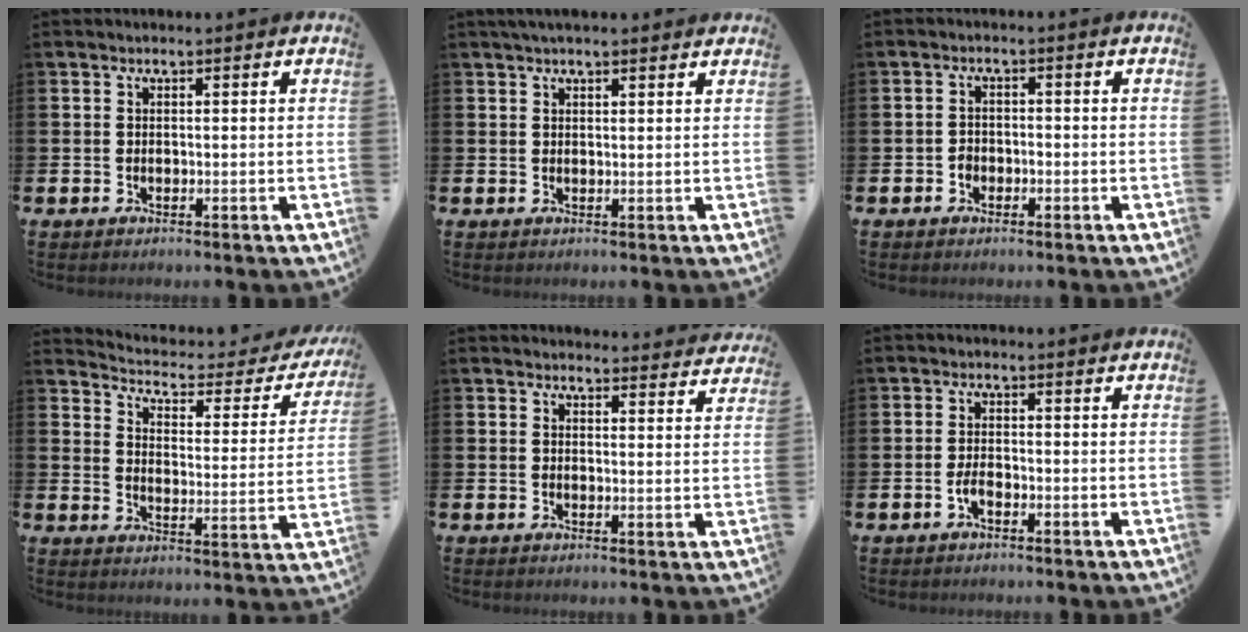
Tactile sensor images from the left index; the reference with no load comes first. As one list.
[{"total": 2.2, "force": [2.0, 0.4, 0.9], "torque": [-0.016, 0.002, 0.036]}, {"total": 1.7, "force": [-0.9, 1.3, 0.4], "torque": [-0.008, 0.002, -0.021]}, {"total": 4.0, "force": [3.5, 1.6, 1.1], "torque": [-0.040, -0.035, 0.049]}, {"total": 3.0, "force": [2.9, 0.4, 0.0], "torque": [0.008, -0.021, 0.051]}, {"total": 2.0, "force": [-1.0, 0.9, 1.4], "torque": [-0.034, 0.004, -0.017]}]